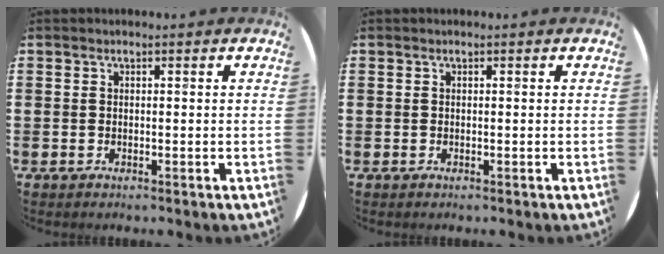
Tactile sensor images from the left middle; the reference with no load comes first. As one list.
[{"total": 0.0}]